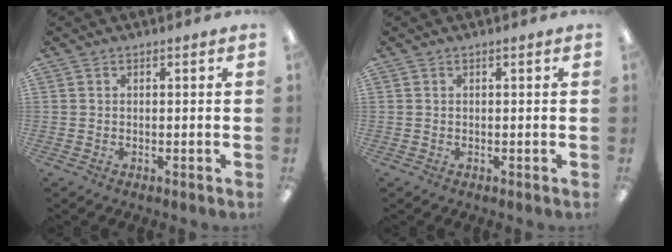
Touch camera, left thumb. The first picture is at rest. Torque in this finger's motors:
{"motor_torque": [0.00, 0.00, -0.10, 0.11, 0.00]}